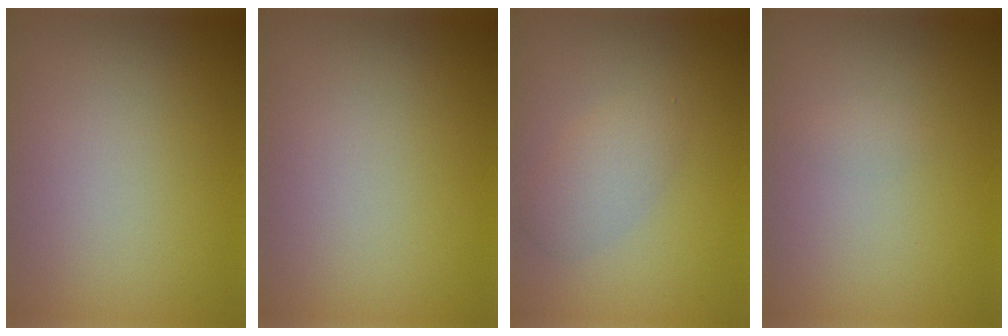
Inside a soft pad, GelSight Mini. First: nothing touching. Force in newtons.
{"total": 0.0}
{"total": 2.2, "press": 2.2, "slide": 0.0}
{"total": 0.5, "press": 0.5, "slide": 0.1}